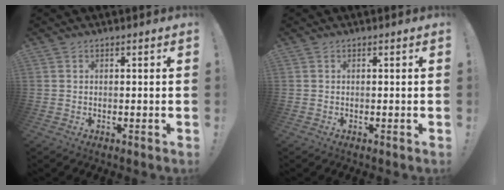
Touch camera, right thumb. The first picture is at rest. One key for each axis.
{"total": 0.0}